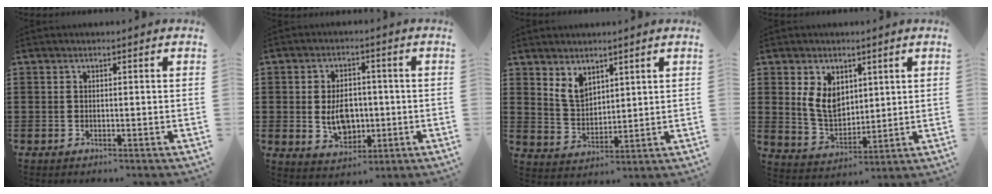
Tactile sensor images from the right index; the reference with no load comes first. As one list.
[{"total": 6.2, "force": [-0.5, 4.4, 4.4], "torque": [-0.070, -0.003, -0.015]}, {"total": 4.5, "force": [3.2, 2.5, 2.0], "torque": [-0.049, 0.000, 0.060]}, {"total": 7.0, "force": [2.5, 4.9, 4.3], "torque": [-0.096, 0.008, 0.045]}]